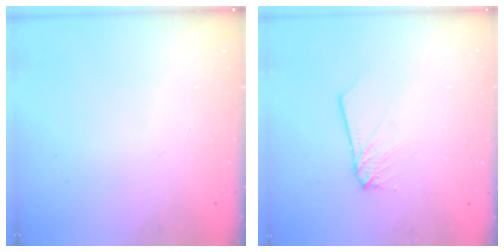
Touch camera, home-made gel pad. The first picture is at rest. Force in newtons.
{"total": 3.1, "press": 3.0, "slide": 0.3}